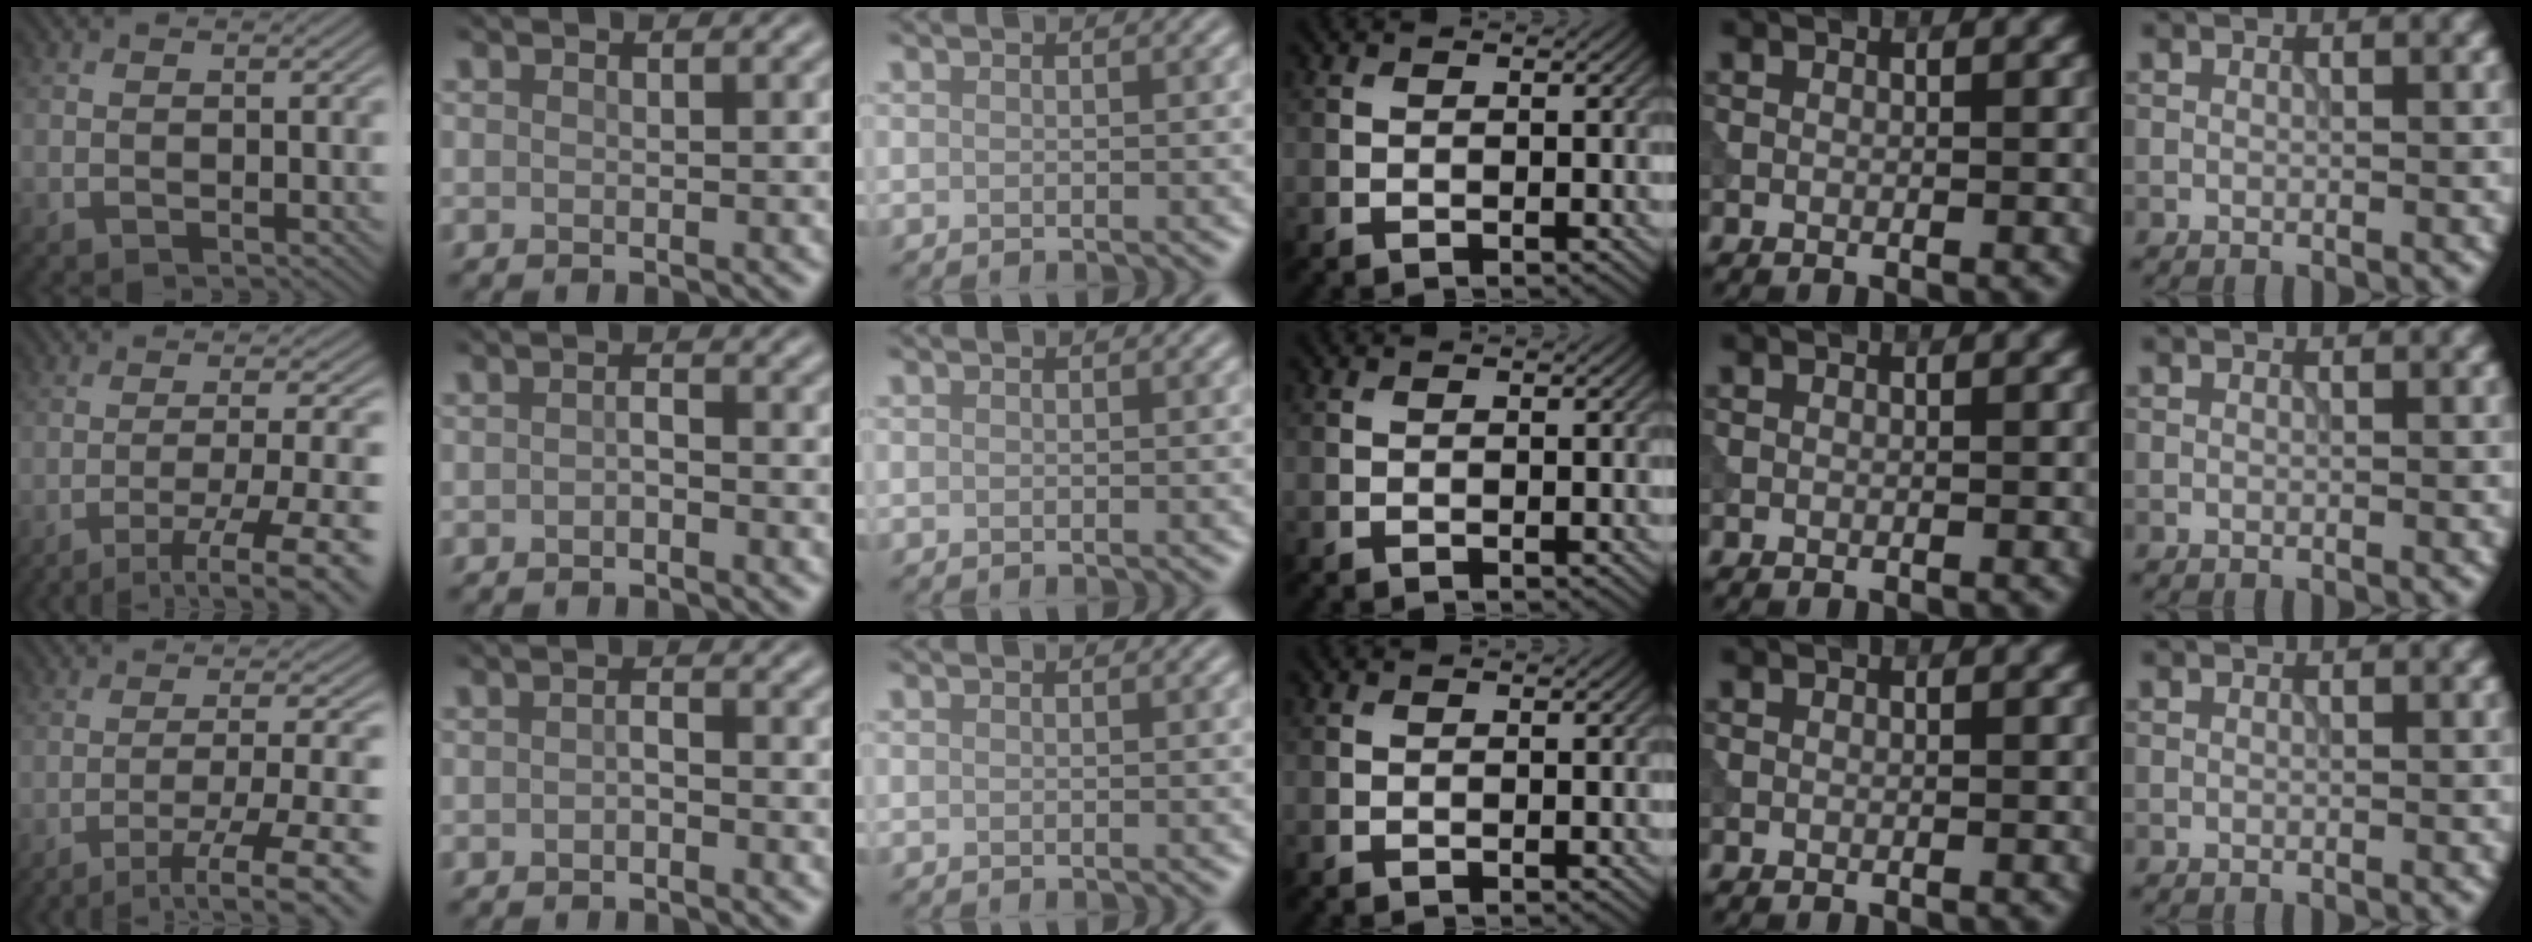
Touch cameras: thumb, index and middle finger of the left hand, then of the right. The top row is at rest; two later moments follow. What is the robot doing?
{"motion": "extract", "object": "tissue"}